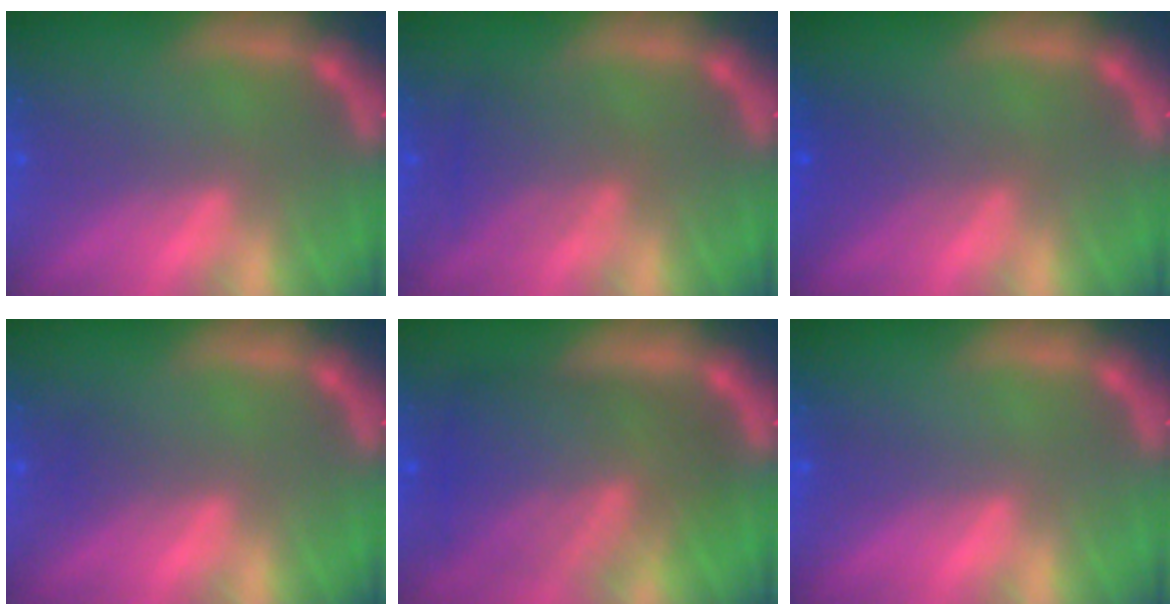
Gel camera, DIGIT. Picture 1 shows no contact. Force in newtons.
{"total": 3.0}
{"total": 2.5}
{"total": 1.0}
{"total": 9.4}
{"total": 0.0}